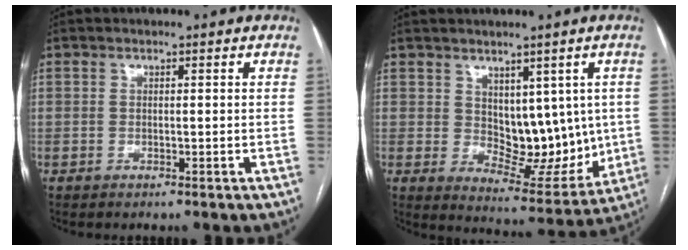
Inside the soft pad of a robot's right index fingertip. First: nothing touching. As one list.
[{"total": 10.1, "force": [1.6, 6.2, 7.9], "torque": [-0.091, 0.000, 0.046]}]